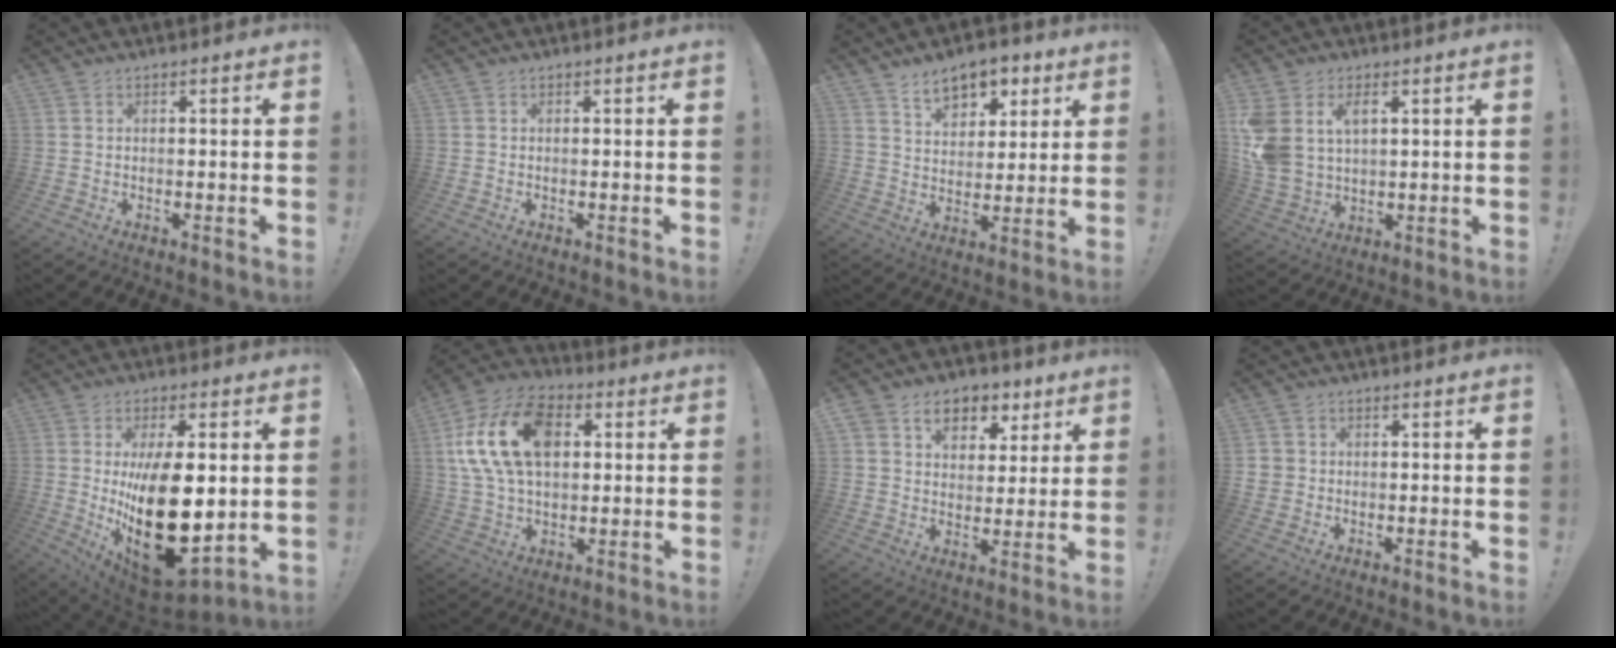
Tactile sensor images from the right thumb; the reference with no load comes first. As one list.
[{"total": 0.0}, {"total": 10.3, "force": [6.5, 6.3, 4.8], "torque": [-0.066, -0.032, 0.120]}, {"total": 9.2, "force": [4.0, 6.4, 5.3], "torque": [-0.109, -0.018, 0.075]}, {"total": 24.8, "force": [0.4, 12.4, 21.5], "torque": [-0.357, -0.033, 0.027]}, {"total": 20.6, "force": [4.7, 13.6, 14.7], "torque": [-0.268, 0.003, 0.086]}, {"total": 9.6, "force": [5.0, 7.2, 3.9], "torque": [-0.049, -0.024, 0.096]}, {"total": 2.2, "force": [0.1, 2.2, 0.5], "torque": [-0.011, 0.006, 0.002]}]